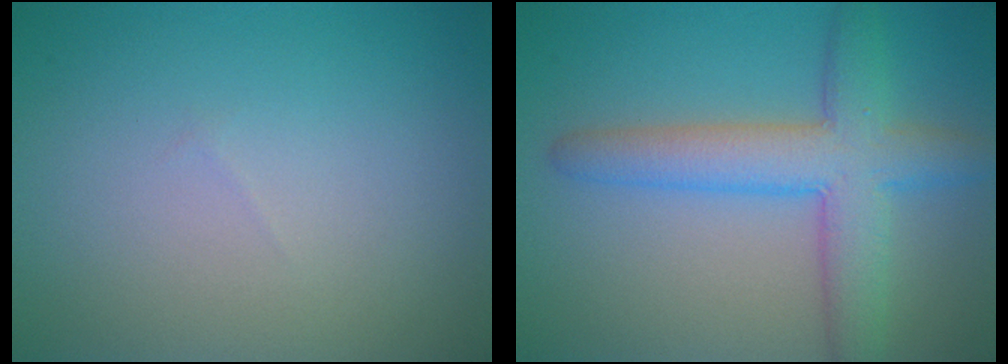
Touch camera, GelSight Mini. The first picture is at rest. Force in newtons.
{"total": 6.1, "press": 6.1, "slide": 0.2}